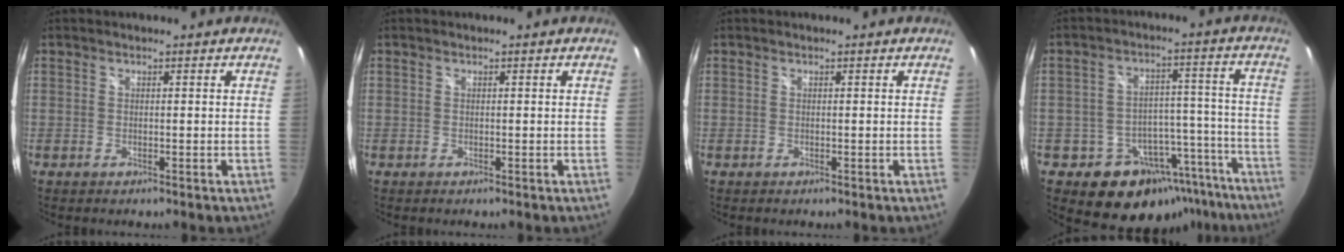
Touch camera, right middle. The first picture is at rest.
{"total": 0.0}
{"total": 0.0}
{"total": 16.3, "force": [-11.4, 10.5, 5.0], "torque": [-0.087, 0.057, -0.127]}